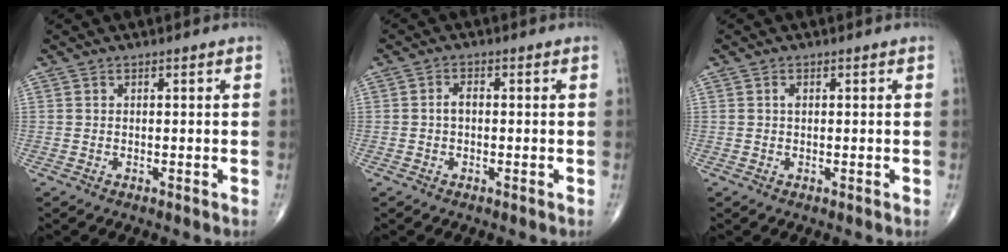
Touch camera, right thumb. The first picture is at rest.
{"total": 1.9, "force": [-0.2, 1.2, 1.5], "torque": [-0.022, 0.008, -0.007]}
{"total": 0.9, "force": [0.2, 0.5, 0.7], "torque": [-0.012, 0.001, 0.002]}